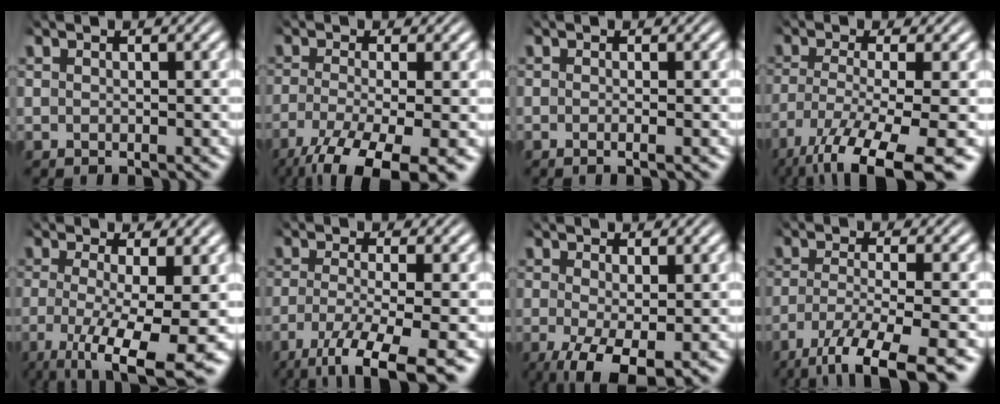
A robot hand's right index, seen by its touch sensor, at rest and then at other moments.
{"total": 7.9, "force": [-4.8, 2.8, 5.6], "torque": [-0.106, -0.044, -0.053]}
{"total": 1.0, "force": [-0.6, 0.0, 0.8], "torque": [-0.019, -0.001, -0.014]}
{"total": 8.7, "force": [-4.6, 3.2, 6.6], "torque": [-0.120, -0.053, -0.048]}
{"total": 9.1, "force": [-5.6, 2.8, 6.6], "torque": [-0.128, -0.057, -0.060]}
{"total": 8.2, "force": [-5.5, 2.2, 5.7], "torque": [-0.104, -0.046, -0.064]}
{"total": 7.0, "force": [-4.0, 2.9, 5.0], "torque": [-0.103, -0.052, -0.038]}
{"total": 9.2, "force": [-6.2, 2.8, 6.2], "torque": [-0.109, -0.043, -0.073]}